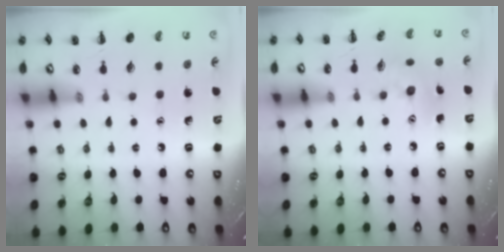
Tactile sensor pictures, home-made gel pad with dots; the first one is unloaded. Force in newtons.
{"total": 4.8, "press": 4.7, "slide": 0.4}